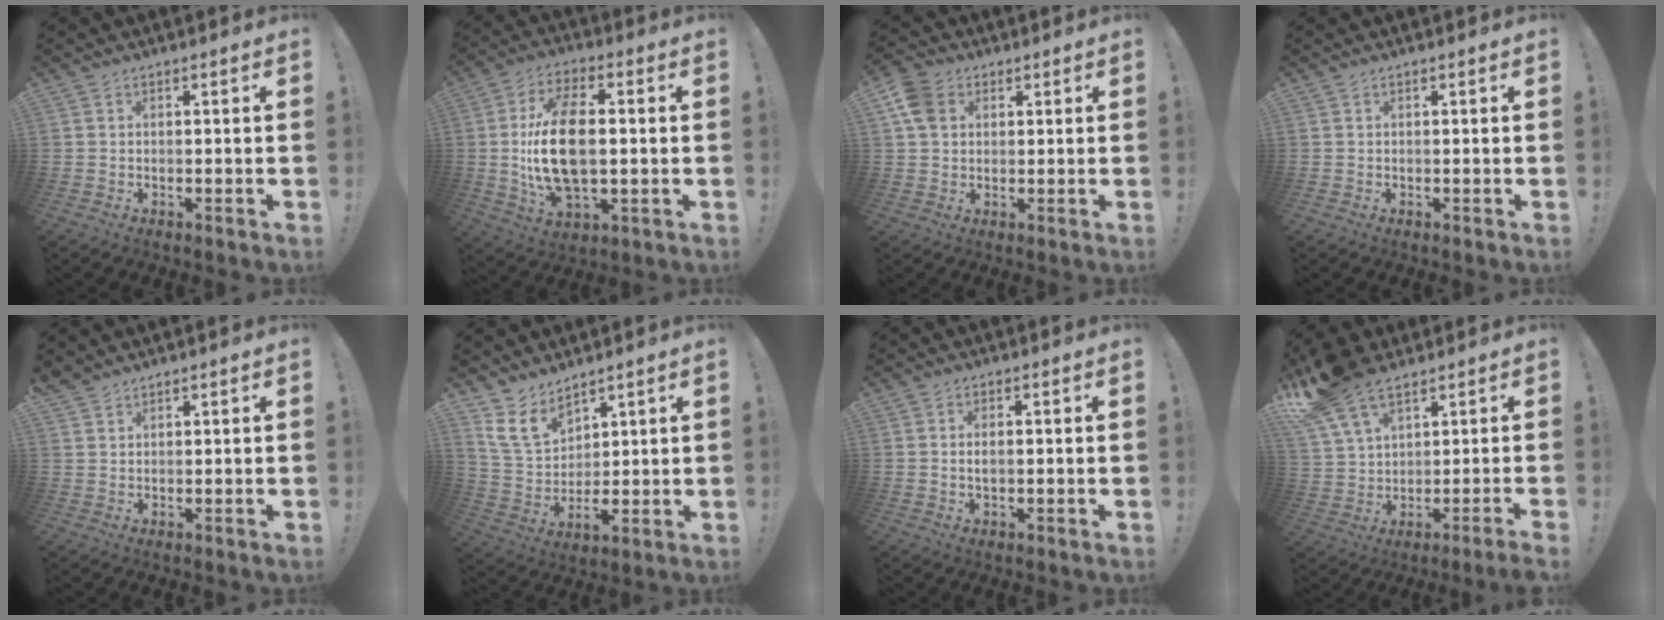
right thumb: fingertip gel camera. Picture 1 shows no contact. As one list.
[{"total": 17.5, "force": [0.1, 9.8, 14.5], "torque": [-0.289, 0.001, 0.000]}, {"total": 8.3, "force": [3.0, 6.4, 4.4], "torque": [-0.074, 0.003, 0.060]}, {"total": 0.0}, {"total": 2.1, "force": [2.0, 0.3, 0.5], "torque": [-0.004, -0.015, 0.037]}, {"total": 11.6, "force": [7.0, 7.3, 5.7], "torque": [-0.117, -0.040, 0.142]}, {"total": 1.8, "force": [-0.1, 1.0, 1.5], "torque": [-0.028, 0.005, -0.002]}, {"total": 11.5, "force": [6.7, 4.3, 8.3], "torque": [-0.162, -0.023, 0.135]}]